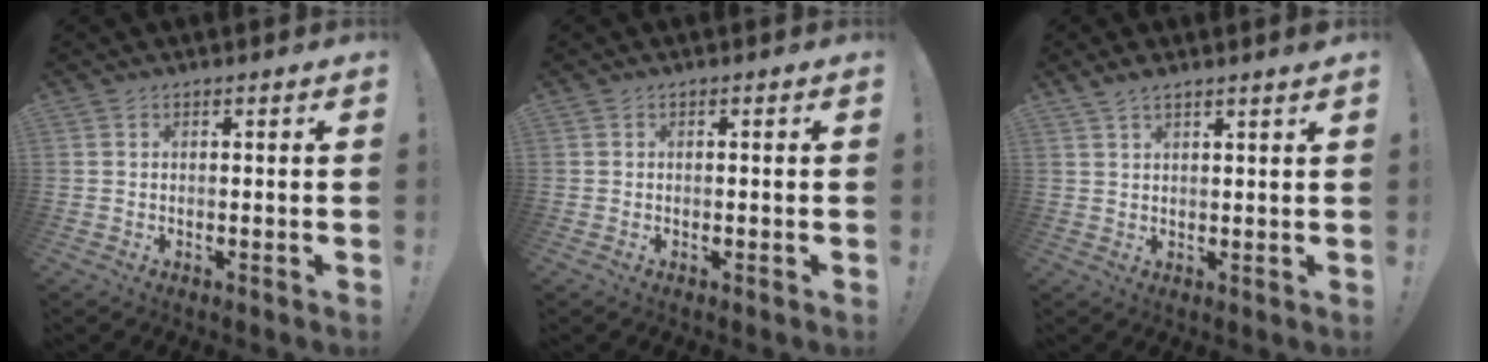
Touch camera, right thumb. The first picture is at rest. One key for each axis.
{"total": 0.0}
{"total": 3.0, "fx": 2.4, "fy": 0.2, "fz": 1.8, "tx": -0.033, "ty": -0.010, "tz": 0.043}